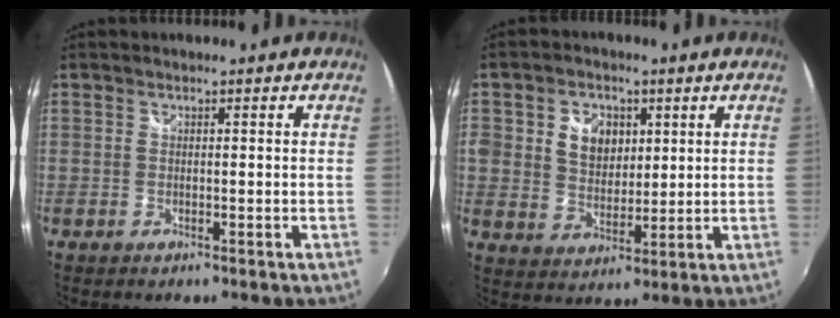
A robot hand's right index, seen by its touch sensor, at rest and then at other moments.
{"total": 11.0, "force": [3.0, 8.9, 5.7], "torque": [-0.132, 0.023, 0.057]}